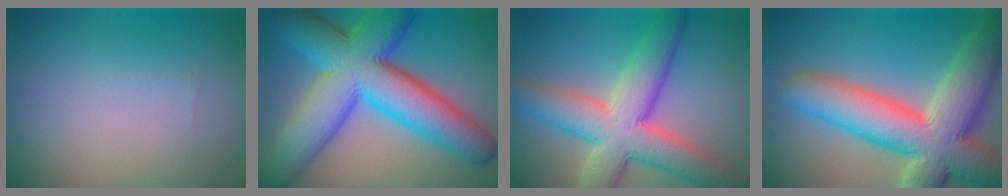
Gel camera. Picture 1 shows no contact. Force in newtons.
{"total": 14.1, "press": 14.1, "slide": 0.4}
{"total": 9.2, "press": 9.2, "slide": 0.5}
{"total": 12.7, "press": 12.6, "slide": 0.9}